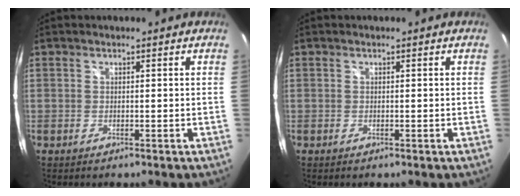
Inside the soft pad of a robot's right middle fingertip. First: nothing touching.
{"total": 0.0}